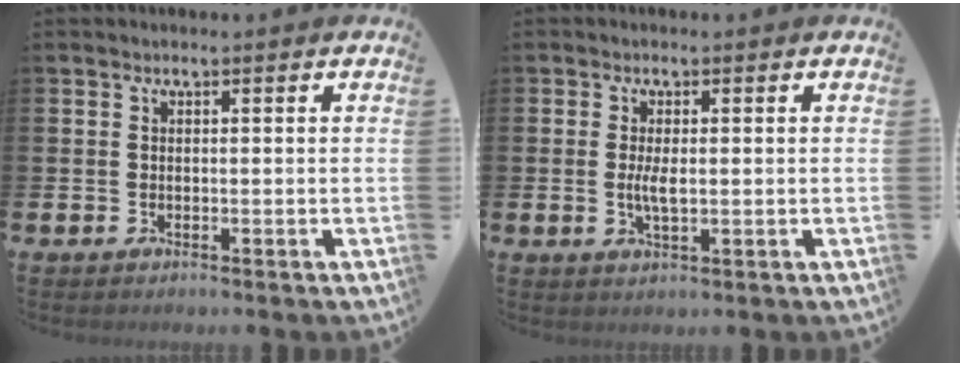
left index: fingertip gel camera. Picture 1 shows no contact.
{"total": 2.7, "force": [0.1, 0.9, 2.5], "torque": [-0.042, -0.002, -0.001]}